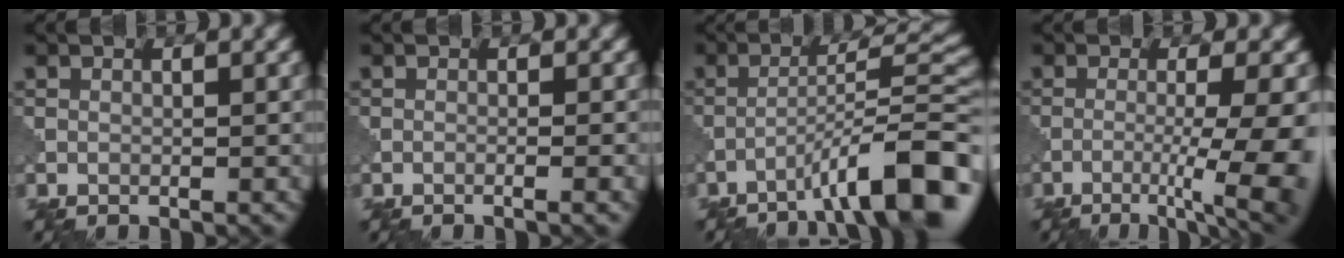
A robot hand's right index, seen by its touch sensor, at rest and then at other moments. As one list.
[{"total": 2.1, "force": [-0.7, 0.7, 1.9], "torque": [-0.018, 0.005, -0.021]}, {"total": 9.9, "force": [-5.7, 1.4, 7.9], "torque": [-0.108, 0.027, -0.088]}, {"total": 8.2, "force": [-2.9, 1.6, 7.4], "torque": [-0.109, -0.005, -0.039]}]